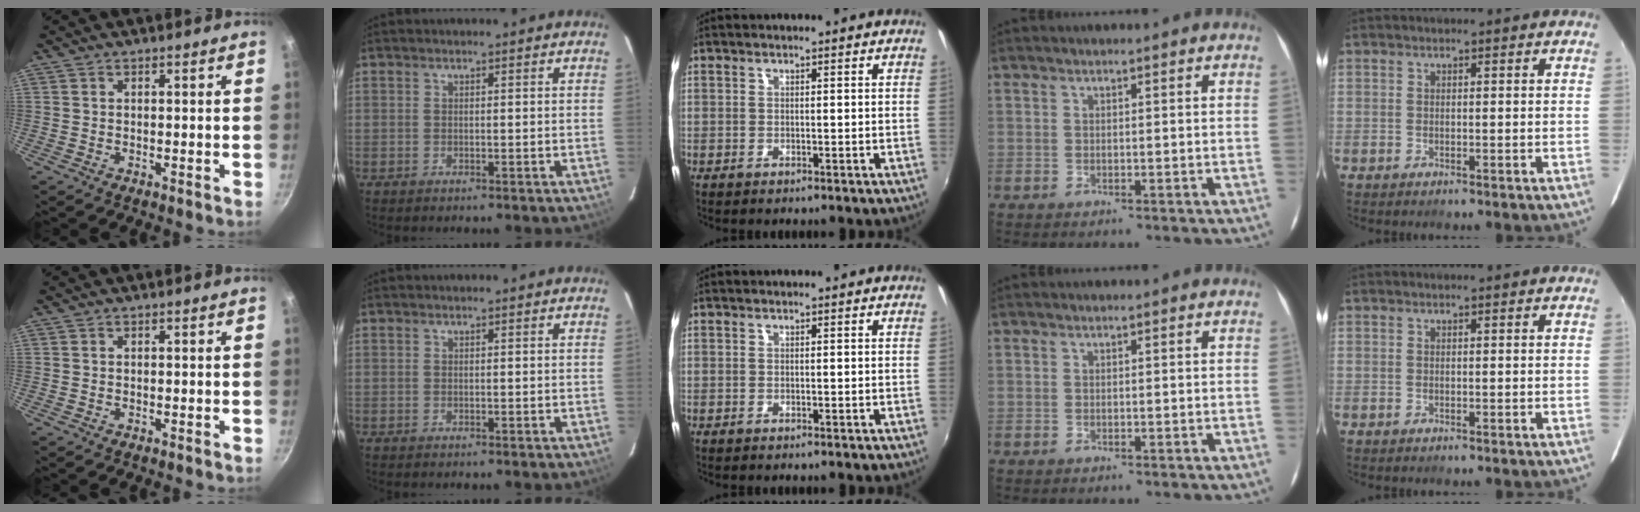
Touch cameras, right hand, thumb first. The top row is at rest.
{}